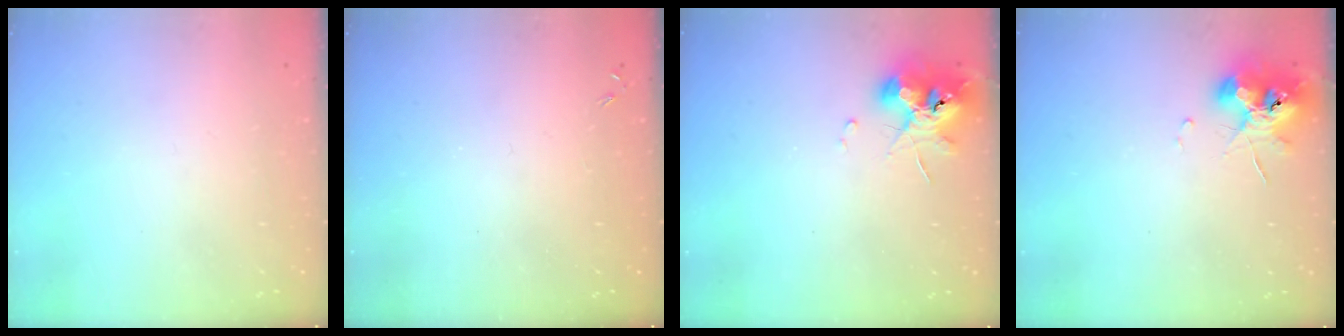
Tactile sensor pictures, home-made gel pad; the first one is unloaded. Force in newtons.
{"total": 0.0}
{"total": 10.4, "press": 10.4, "slide": 0.9}
{"total": 9.6, "press": 9.5, "slide": 1.3}